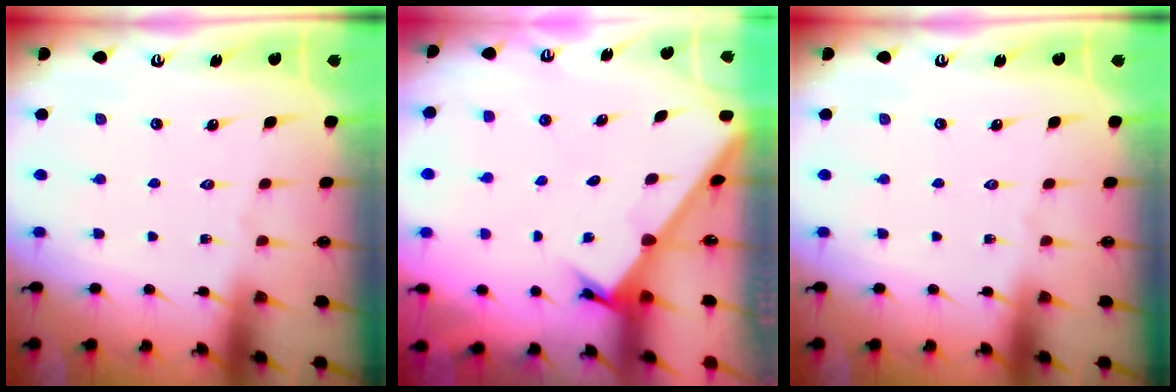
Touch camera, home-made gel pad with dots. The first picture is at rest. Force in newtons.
{"total": 2.1, "press": 2.1, "slide": 0.2}
{"total": 0.0}